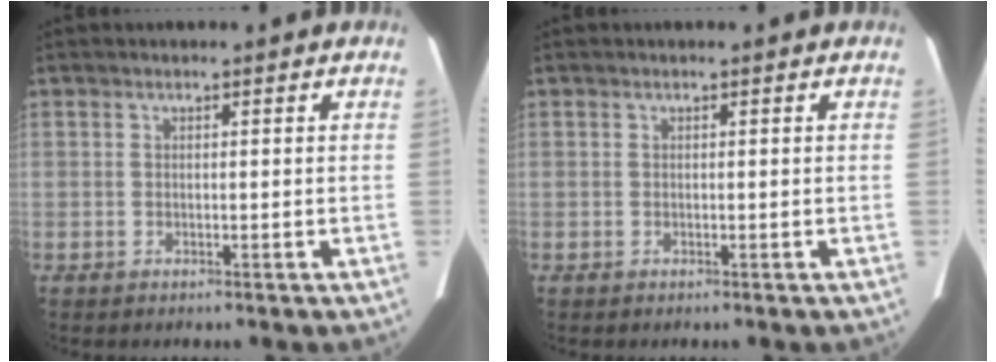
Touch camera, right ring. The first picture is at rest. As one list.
[{"total": 0.0}]